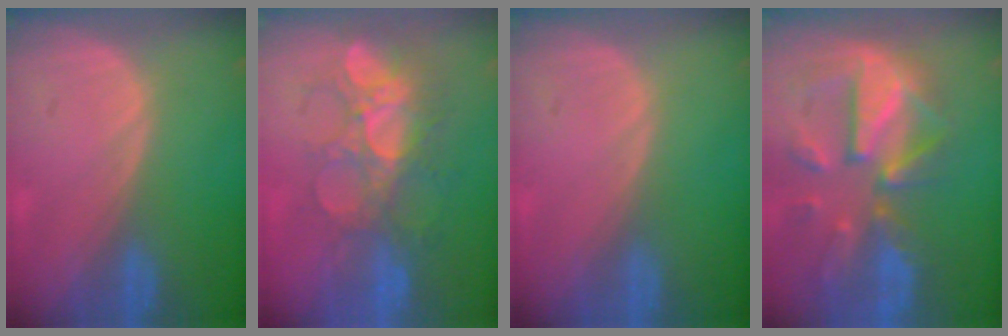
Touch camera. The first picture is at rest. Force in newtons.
{"total": 9.1, "press": 8.6, "slide": 2.9}
{"total": 0.0}
{"total": 12.2, "press": 10.6, "slide": 5.9}